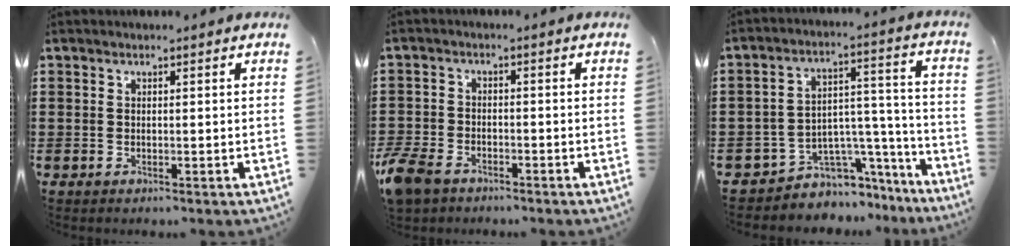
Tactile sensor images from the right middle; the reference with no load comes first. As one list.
[{"total": 4.2, "force": [-3.4, 1.9, 1.5], "torque": [-0.060, -0.005, -0.078]}, {"total": 5.6, "force": [-4.7, 3.0, 0.2], "torque": [-0.014, 0.006, -0.090]}]